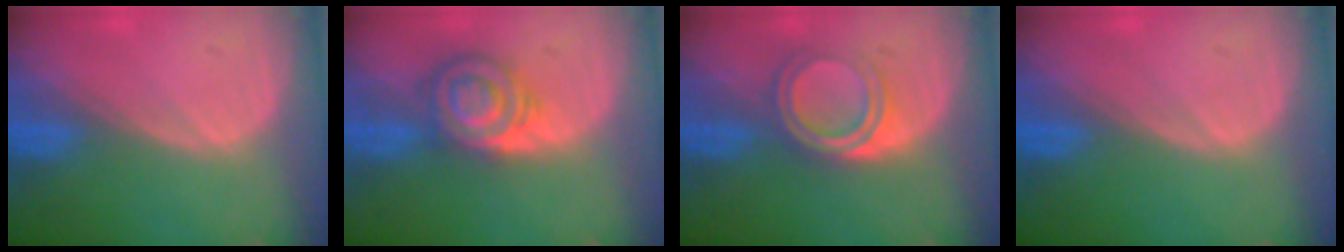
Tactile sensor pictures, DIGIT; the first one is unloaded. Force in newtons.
{"total": 6.4, "press": 6.4, "slide": 0.0}
{"total": 4.7, "press": 4.6, "slide": 0.9}
{"total": 0.0}